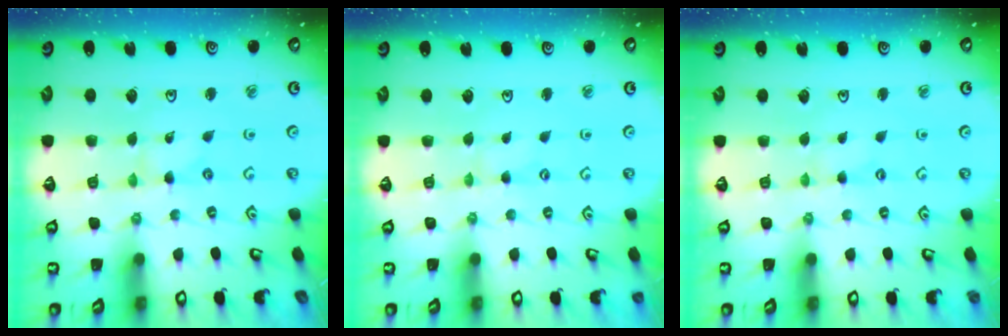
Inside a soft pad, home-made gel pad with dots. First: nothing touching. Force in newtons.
{"total": 0.0}
{"total": 0.5, "press": 0.5, "slide": 0.2}